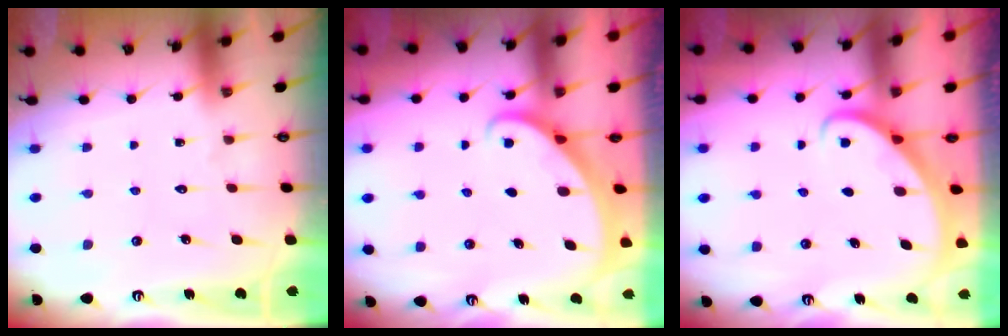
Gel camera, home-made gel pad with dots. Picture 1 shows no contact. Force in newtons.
{"total": 1.3, "press": 1.3, "slide": 0.1}
{"total": 2.8, "press": 2.8, "slide": 0.2}